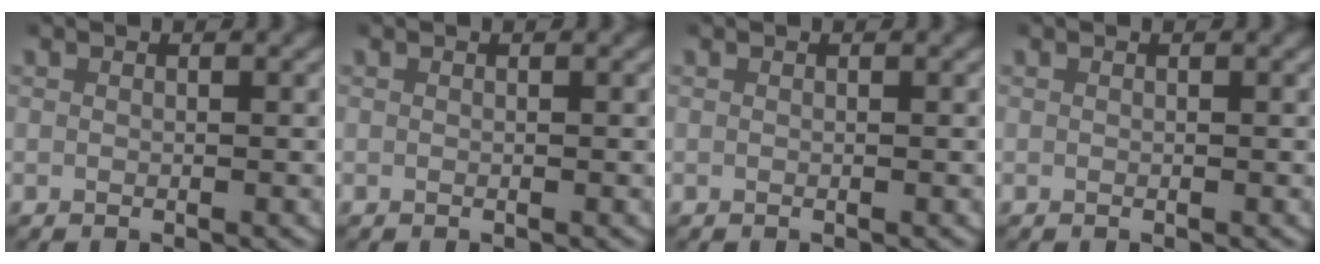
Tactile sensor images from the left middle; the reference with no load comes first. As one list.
[{"total": 0.0}, {"total": 0.0}, {"total": 0.0}]